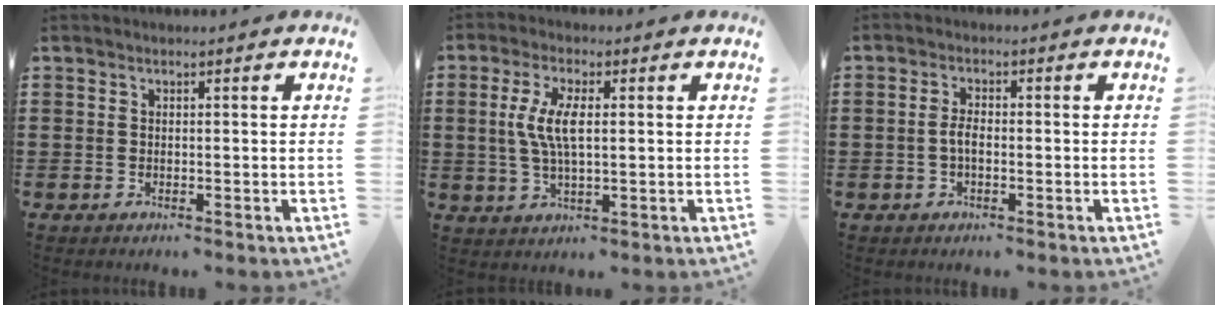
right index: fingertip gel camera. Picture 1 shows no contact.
{"total": 6.2, "force": [0.7, 2.2, 5.8], "torque": [-0.134, 0.000, 0.004]}
{"total": 2.4, "force": [-0.6, 1.0, 2.1], "torque": [-0.056, -0.003, -0.016]}